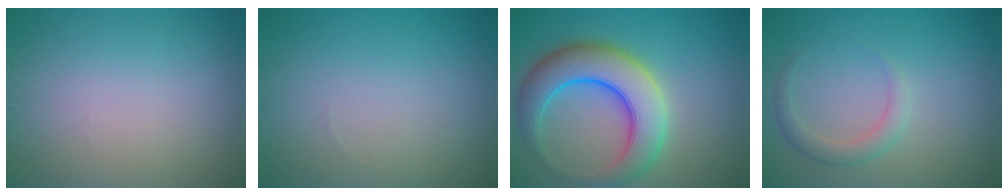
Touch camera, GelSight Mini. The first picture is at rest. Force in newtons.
{"total": 0.0}
{"total": 8.4, "press": 8.4, "slide": 0.4}
{"total": 1.9, "press": 1.9, "slide": 0.1}